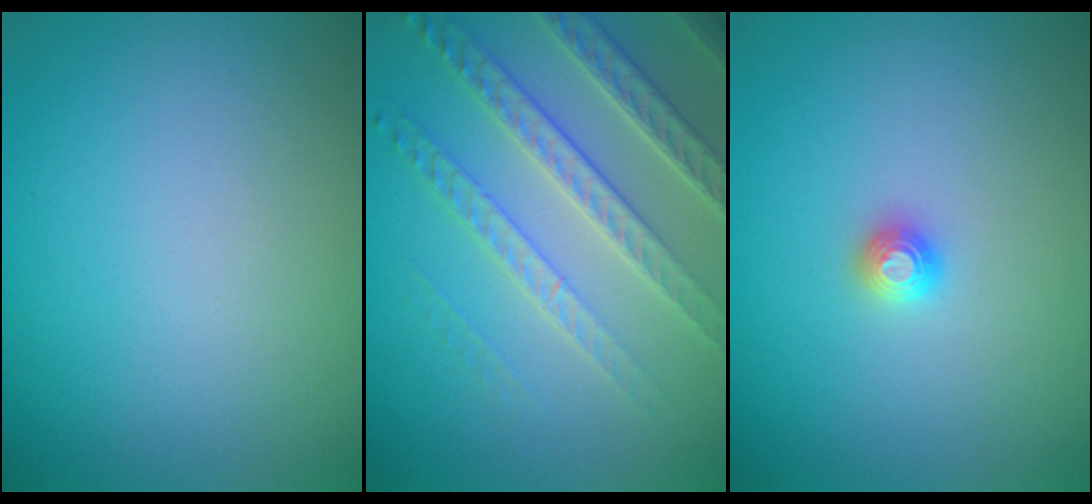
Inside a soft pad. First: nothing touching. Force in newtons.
{"total": 6.1, "press": 4.6, "slide": 4.0}
{"total": 1.2, "press": 1.2, "slide": 0.1}